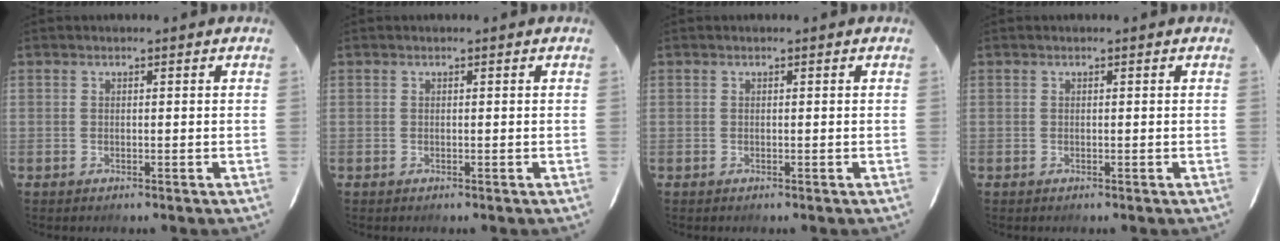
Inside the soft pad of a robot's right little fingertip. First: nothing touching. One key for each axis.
{"total": 0.0}
{"total": 0.0}
{"total": 0.0}